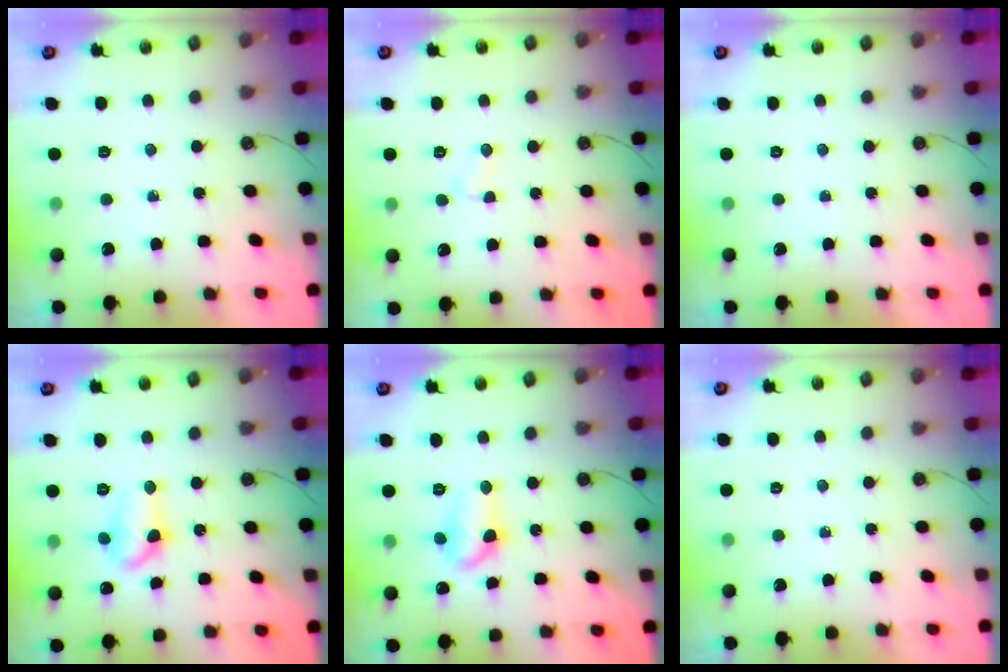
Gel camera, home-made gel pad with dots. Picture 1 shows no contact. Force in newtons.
{"total": 2.8, "press": 2.8, "slide": 0.3}
{"total": 0.0}
{"total": 9.1, "press": 9.0, "slide": 0.9}
{"total": 9.1, "press": 9.0, "slide": 0.9}
{"total": 0.0}